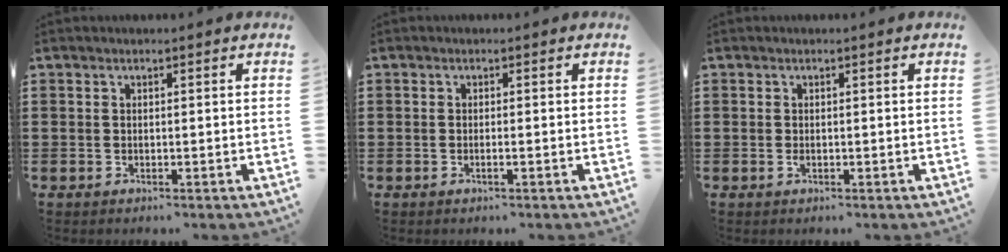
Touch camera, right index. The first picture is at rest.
{"total": 0.8, "force": [-0.4, -0.1, 0.7], "torque": [-0.012, -0.004, -0.006]}
{"total": 0.7, "force": [-0.2, 0.3, 0.6], "torque": [-0.014, -0.004, -0.002]}